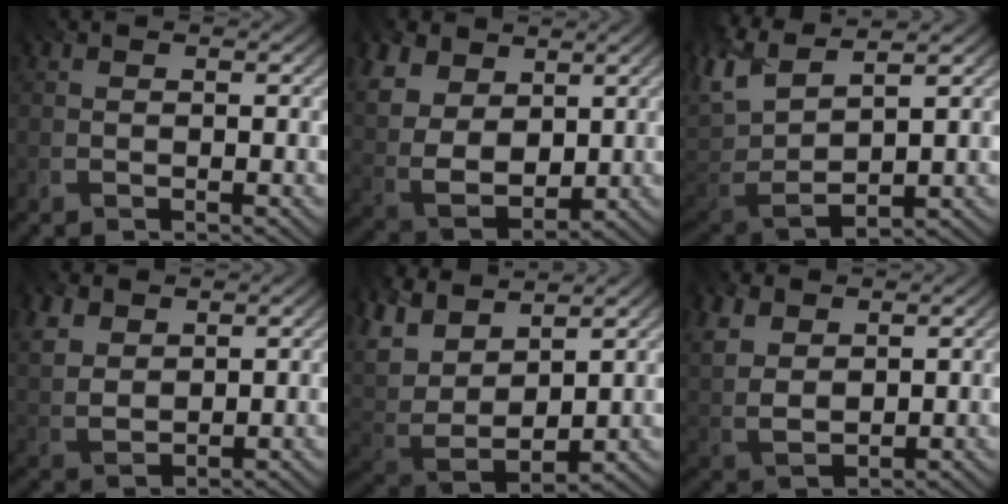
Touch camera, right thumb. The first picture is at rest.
{"total": 11.3, "force": [4.6, 7.5, 7.1], "torque": [-0.208, 0.012, 0.084]}
{"total": 9.3, "force": [2.2, 3.4, 8.4], "torque": [-0.217, 0.001, 0.039]}
{"total": 5.7, "force": [3.6, 3.3, 3.1], "torque": [-0.092, -0.001, 0.076]}
{"total": 10.2, "force": [3.7, 5.7, 7.6], "torque": [-0.198, 0.010, 0.066]}
{"total": 7.0, "force": [4.0, 4.0, 4.1], "torque": [-0.125, 0.006, 0.076]}